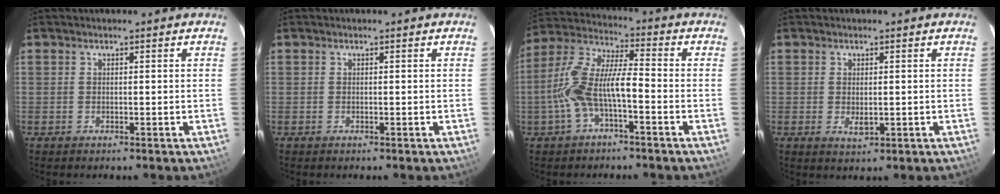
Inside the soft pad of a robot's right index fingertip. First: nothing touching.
{"total": 0.0}
{"total": 11.1, "force": [-3.7, 3.2, 10.0], "torque": [-0.216, 0.011, -0.070]}
{"total": 2.3, "force": [-0.2, 1.3, 1.9], "torque": [-0.034, -0.004, -0.001]}